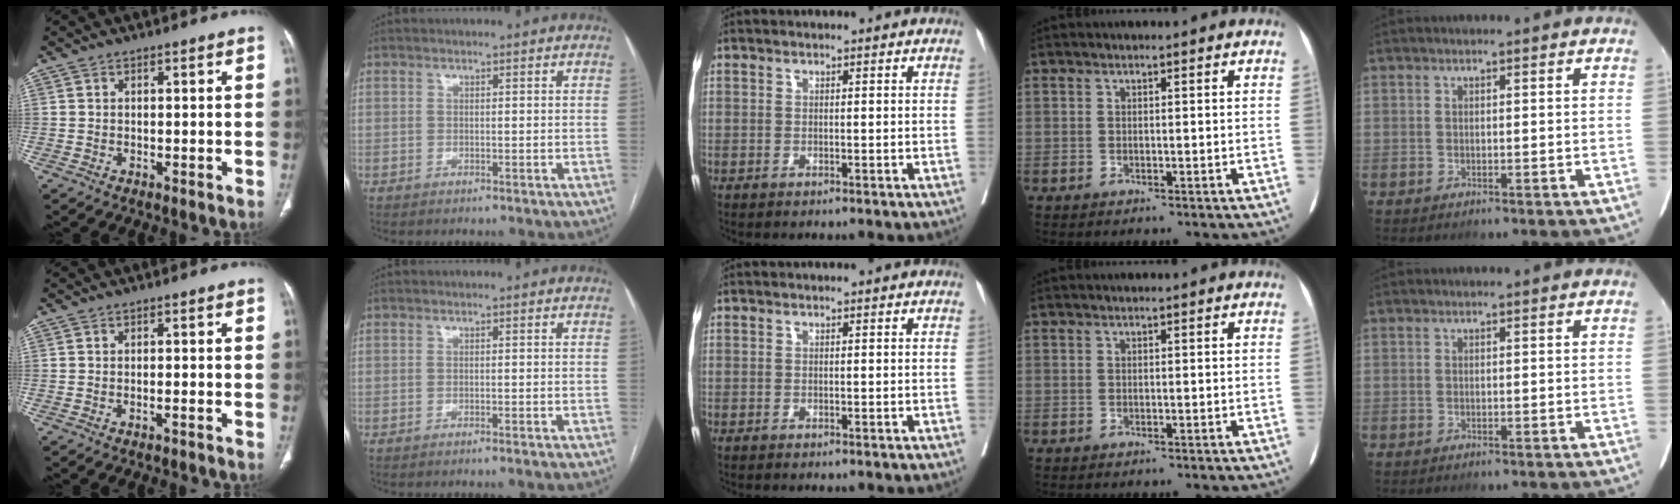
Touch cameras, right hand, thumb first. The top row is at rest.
{"thumb": {"total": 0.9, "force": [-0.8, 0.0, 0.5], "torque": [-0.016, 0.012, -0.009]}, "index": {"total": 2.0, "force": [-1.7, -0.3, 0.9], "torque": [-0.012, 0.002, -0.022]}}